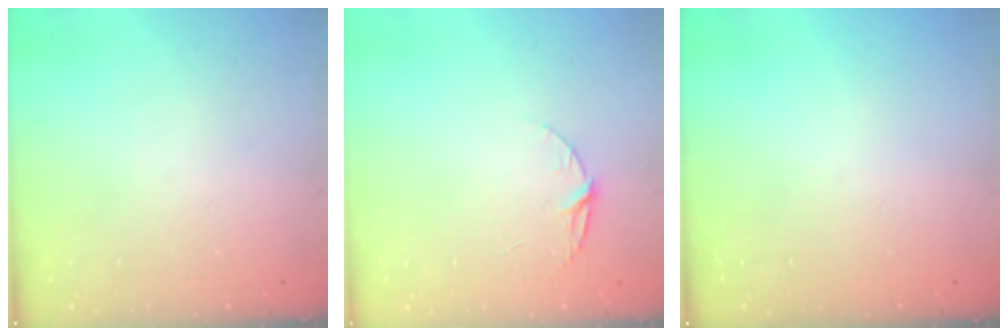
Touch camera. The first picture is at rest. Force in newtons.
{"total": 5.3, "press": 5.3, "slide": 0.5}
{"total": 0.0}